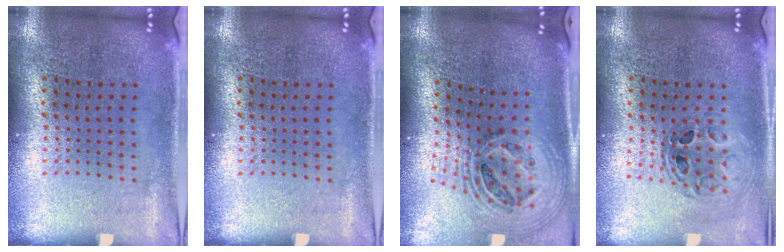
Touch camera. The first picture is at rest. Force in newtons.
{"total": 0.0}
{"total": 2.1, "press": 1.6, "slide": 1.3}
{"total": 0.7, "press": 0.7, "slide": 0.1}